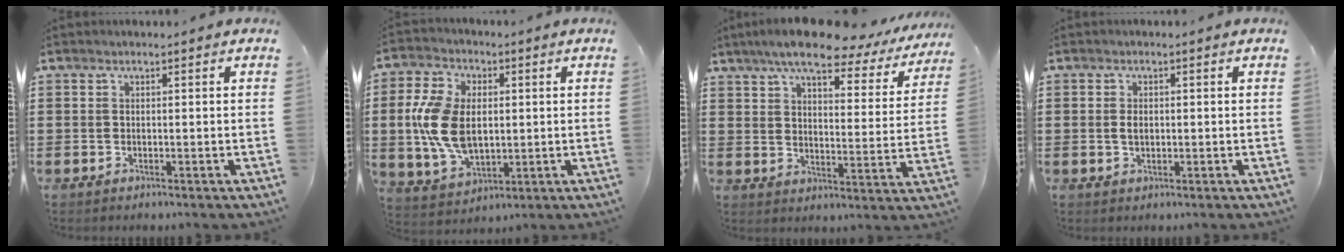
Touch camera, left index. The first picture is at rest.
{"total": 11.0, "force": [0.5, 7.1, 8.4], "torque": [-0.204, 0.007, 0.005]}
{"total": 9.2, "force": [7.6, 1.3, 4.9], "torque": [-0.101, -0.037, 0.126]}
{"total": 1.7, "force": [0.0, 1.0, 1.4], "torque": [-0.030, 0.004, 0.000]}